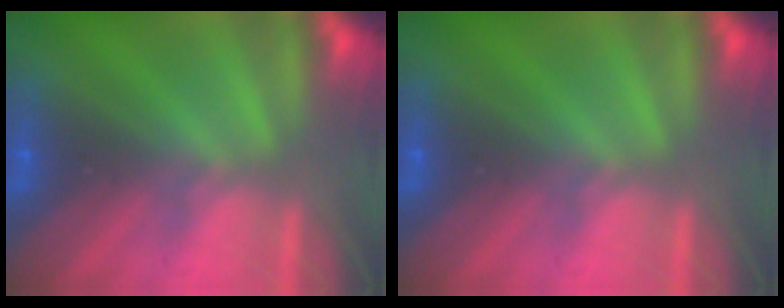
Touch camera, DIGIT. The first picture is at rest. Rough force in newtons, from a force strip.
{"total": 0.0}